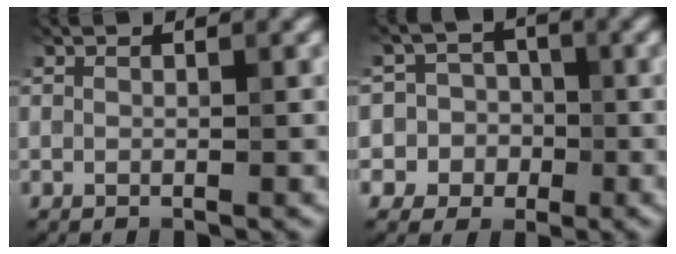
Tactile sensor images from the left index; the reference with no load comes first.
{"total": 5.1, "force": [-1.3, 4.9, 0.3], "torque": [0.020, 0.017, -0.051]}